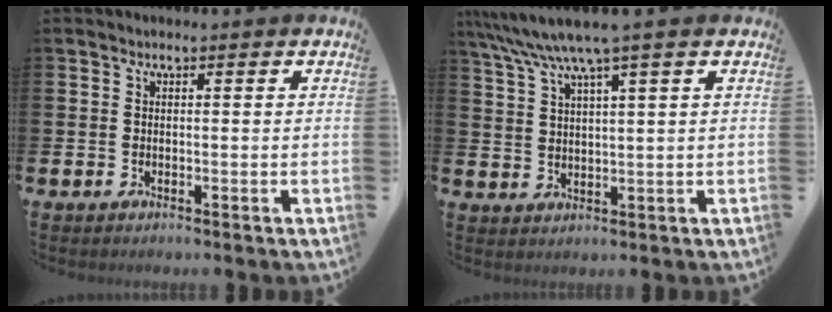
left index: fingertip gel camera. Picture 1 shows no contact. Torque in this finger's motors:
{"motor_torque": [1.09, -1.04, 0.93, 0.21]}